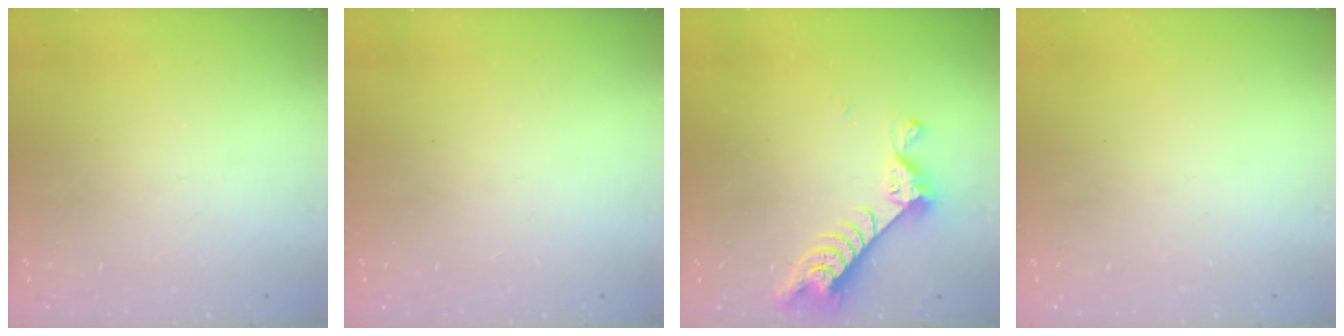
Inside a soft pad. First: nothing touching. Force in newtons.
{"total": 1.1, "press": 1.1, "slide": 0.1}
{"total": 7.2, "press": 7.2, "slide": 1.0}
{"total": 0.0}